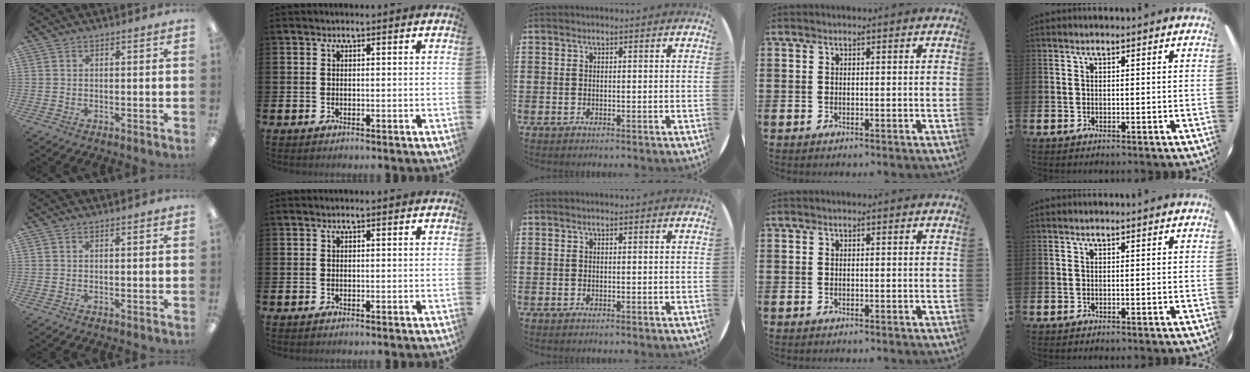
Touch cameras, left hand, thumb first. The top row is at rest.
{}